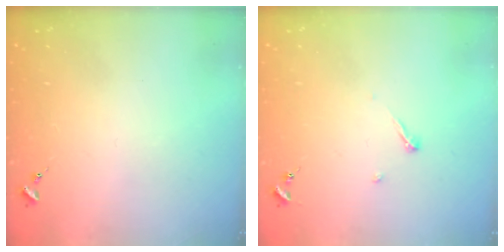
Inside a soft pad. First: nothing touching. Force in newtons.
{"total": 3.4, "press": 3.4, "slide": 0.4}